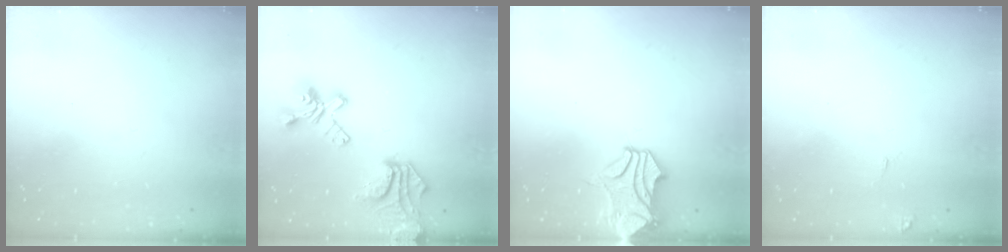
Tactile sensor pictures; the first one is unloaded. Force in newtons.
{"total": 10.9, "press": 10.6, "slide": 2.8}
{"total": 2.4, "press": 2.1, "slide": 1.2}
{"total": 4.8, "press": 4.8, "slide": 0.4}